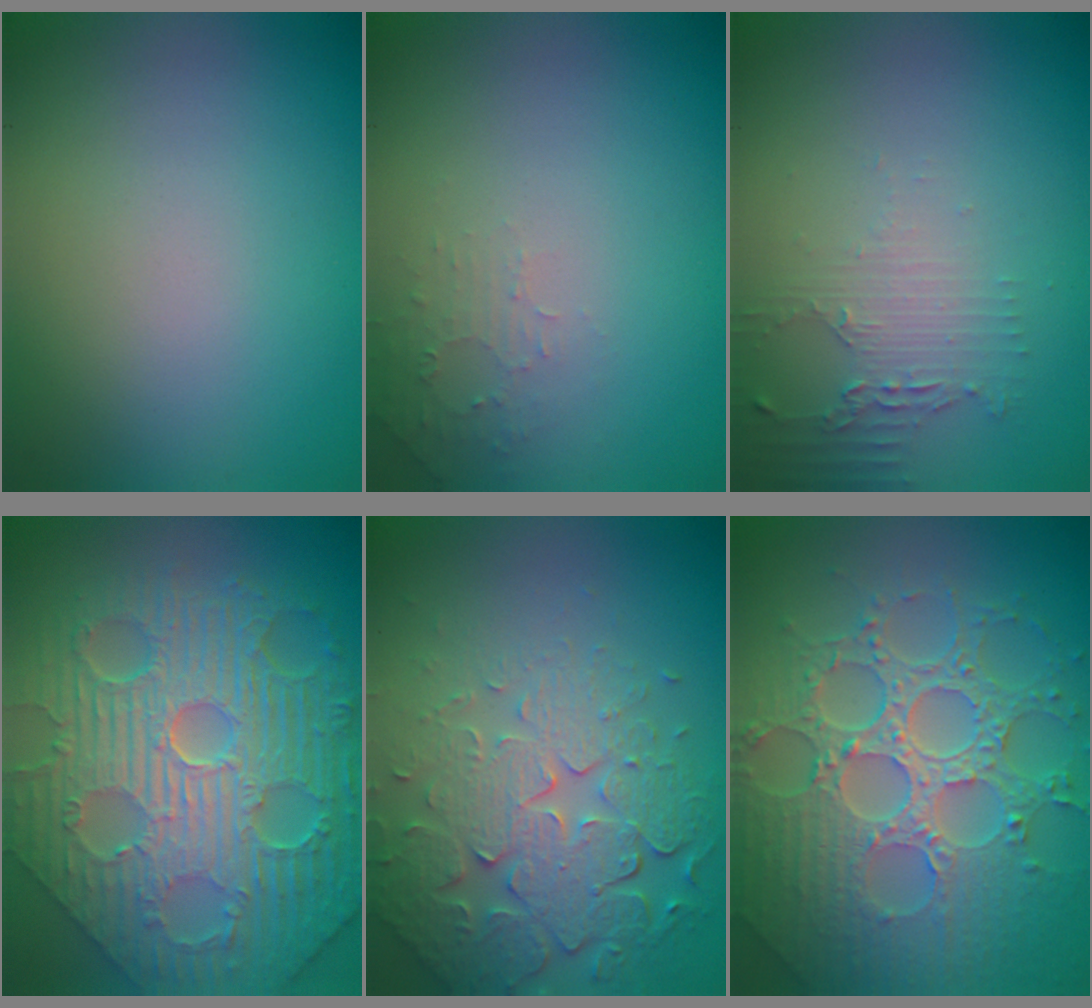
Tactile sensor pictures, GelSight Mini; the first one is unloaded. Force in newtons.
{"total": 1.3, "press": 1.2, "slide": 0.3}
{"total": 2.2, "press": 1.8, "slide": 1.2}
{"total": 12.2, "press": 8.0, "slide": 9.1}
{"total": 7.4, "press": 5.4, "slide": 5.1}
{"total": 8.3, "press": 6.1, "slide": 5.6}